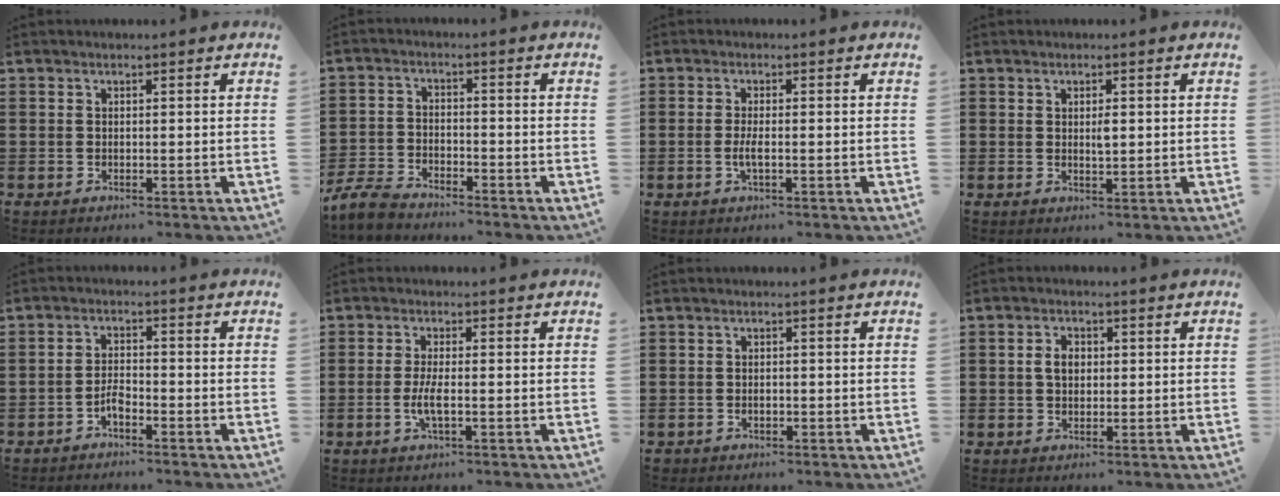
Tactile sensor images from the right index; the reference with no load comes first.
{"total": 4.4, "force": [-4.2, 0.7, 1.2], "torque": [-0.051, -0.008, -0.090]}
{"total": 2.2, "force": [-0.5, 0.4, 2.1], "torque": [-0.045, -0.005, -0.012]}
{"total": 1.7, "force": [0.4, 0.5, 1.6], "torque": [-0.024, -0.003, 0.004]}
{"total": 2.5, "force": [-1.7, 0.9, 1.6], "torque": [-0.033, 0.006, -0.034]}
{"total": 3.4, "force": [-0.8, 0.7, 3.2], "torque": [-0.071, -0.007, -0.020]}
{"total": 0.8, "force": [-0.5, 0.6, 0.3], "torque": [-0.009, 0.000, -0.011]}
{"total": 2.8, "force": [0.2, 1.9, 2.1], "torque": [-0.045, 0.008, 0.003]}